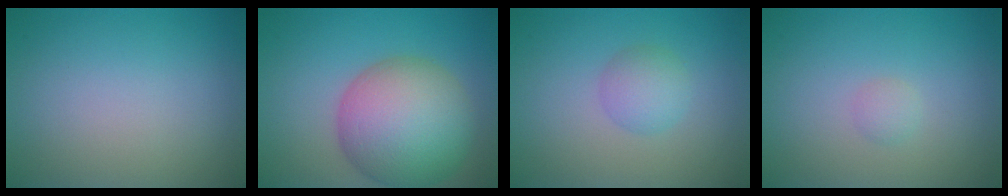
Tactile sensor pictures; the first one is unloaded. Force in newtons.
{"total": 10.6, "press": 10.6, "slide": 0.5}
{"total": 2.3, "press": 2.3, "slide": 0.1}
{"total": 0.9, "press": 0.8, "slide": 0.1}